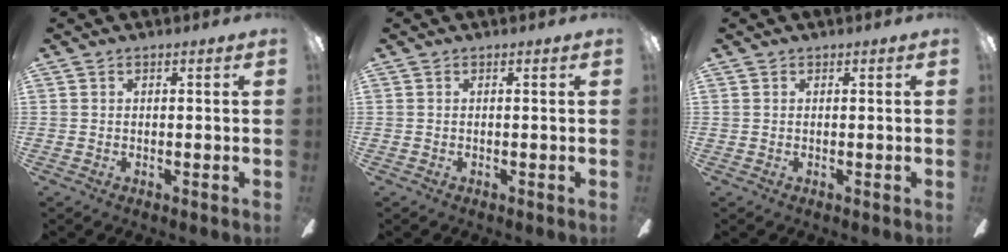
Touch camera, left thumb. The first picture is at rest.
{"total": 0.0}
{"total": 0.0}